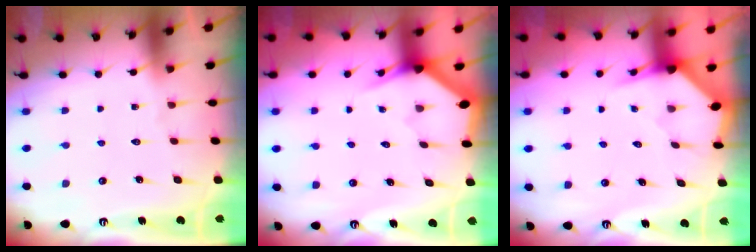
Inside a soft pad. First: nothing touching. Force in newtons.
{"total": 3.1, "press": 3.1, "slide": 0.0}
{"total": 3.3, "press": 3.2, "slide": 0.3}